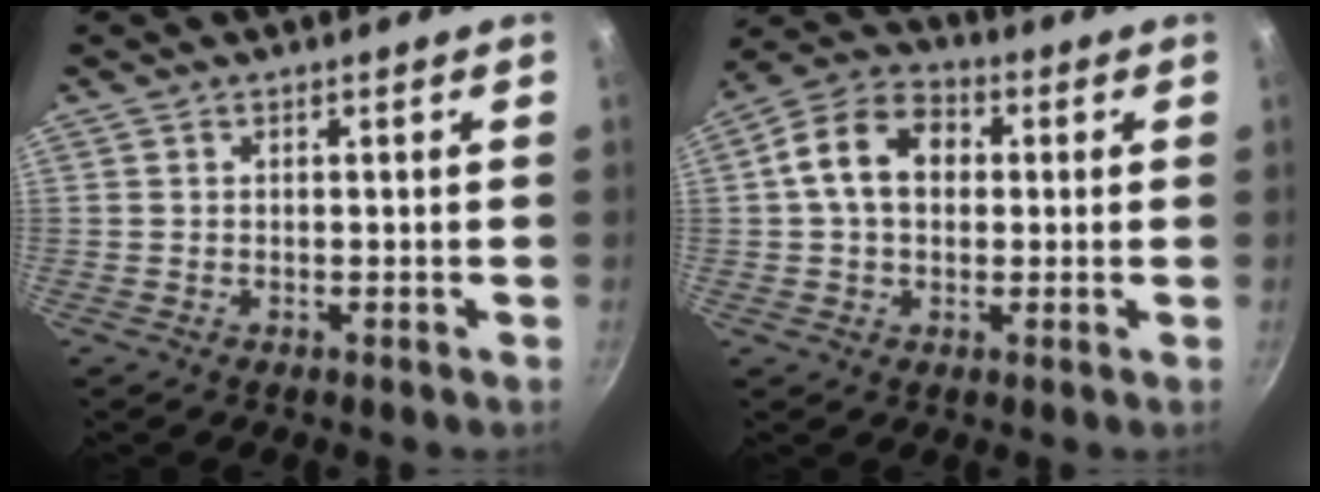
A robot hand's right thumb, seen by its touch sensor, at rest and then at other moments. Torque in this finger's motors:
{"motor_torque": [-0.02, 2.22, 1.28, -0.22, 0.10]}